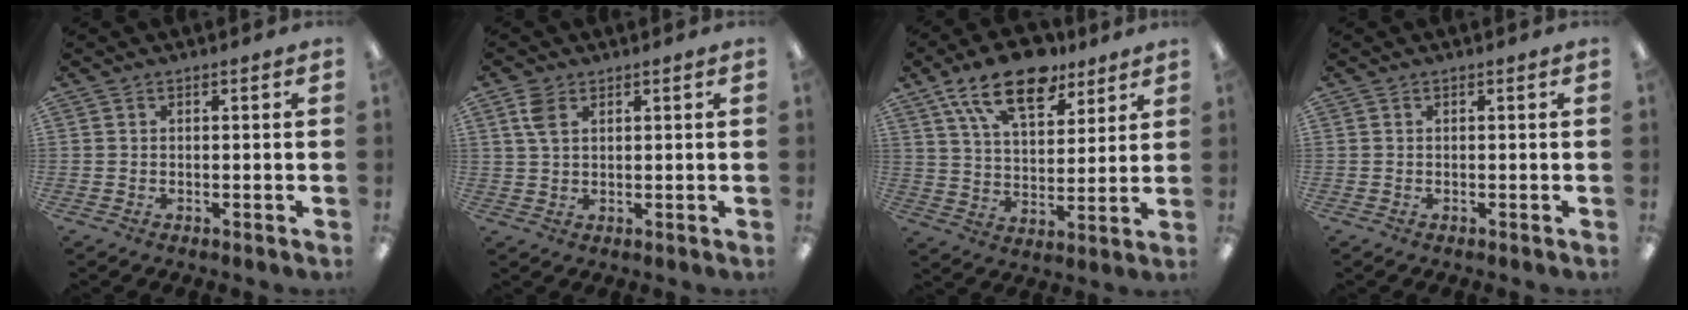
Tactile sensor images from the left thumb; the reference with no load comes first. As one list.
[{"total": 4.9, "force": [2.6, 2.7, 3.1], "torque": [-0.070, 0.003, 0.049]}, {"total": 17.0, "force": [11.2, 8.3, 9.8], "torque": [-0.161, -0.047, 0.196]}, {"total": 0.0}]